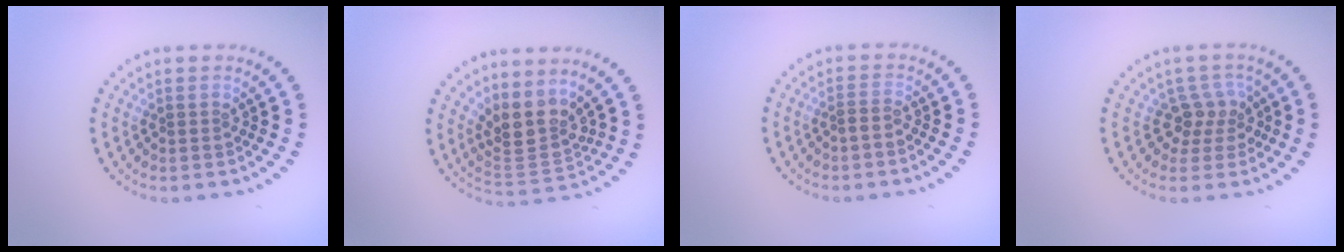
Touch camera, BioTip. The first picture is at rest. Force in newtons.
{"total": 3.8, "press": 2.9, "slide": 2.5}
{"total": 0.6, "press": 0.4, "slide": 0.5}
{"total": 2.7, "press": 2.0, "slide": 1.8}